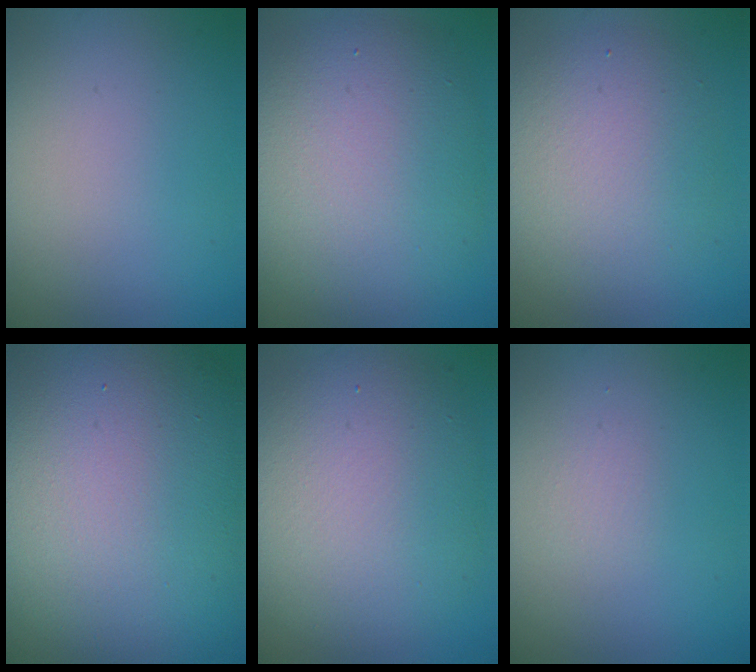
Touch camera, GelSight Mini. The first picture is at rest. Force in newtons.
{"total": 9.6, "press": 9.6, "slide": 0.5}
{"total": 5.1, "press": 5.1, "slide": 0.5}
{"total": 19.4, "press": 19.4, "slide": 0.6}
{"total": 9.0, "press": 9.0, "slide": 0.9}
{"total": 0.8, "press": 0.8, "slide": 0.0}